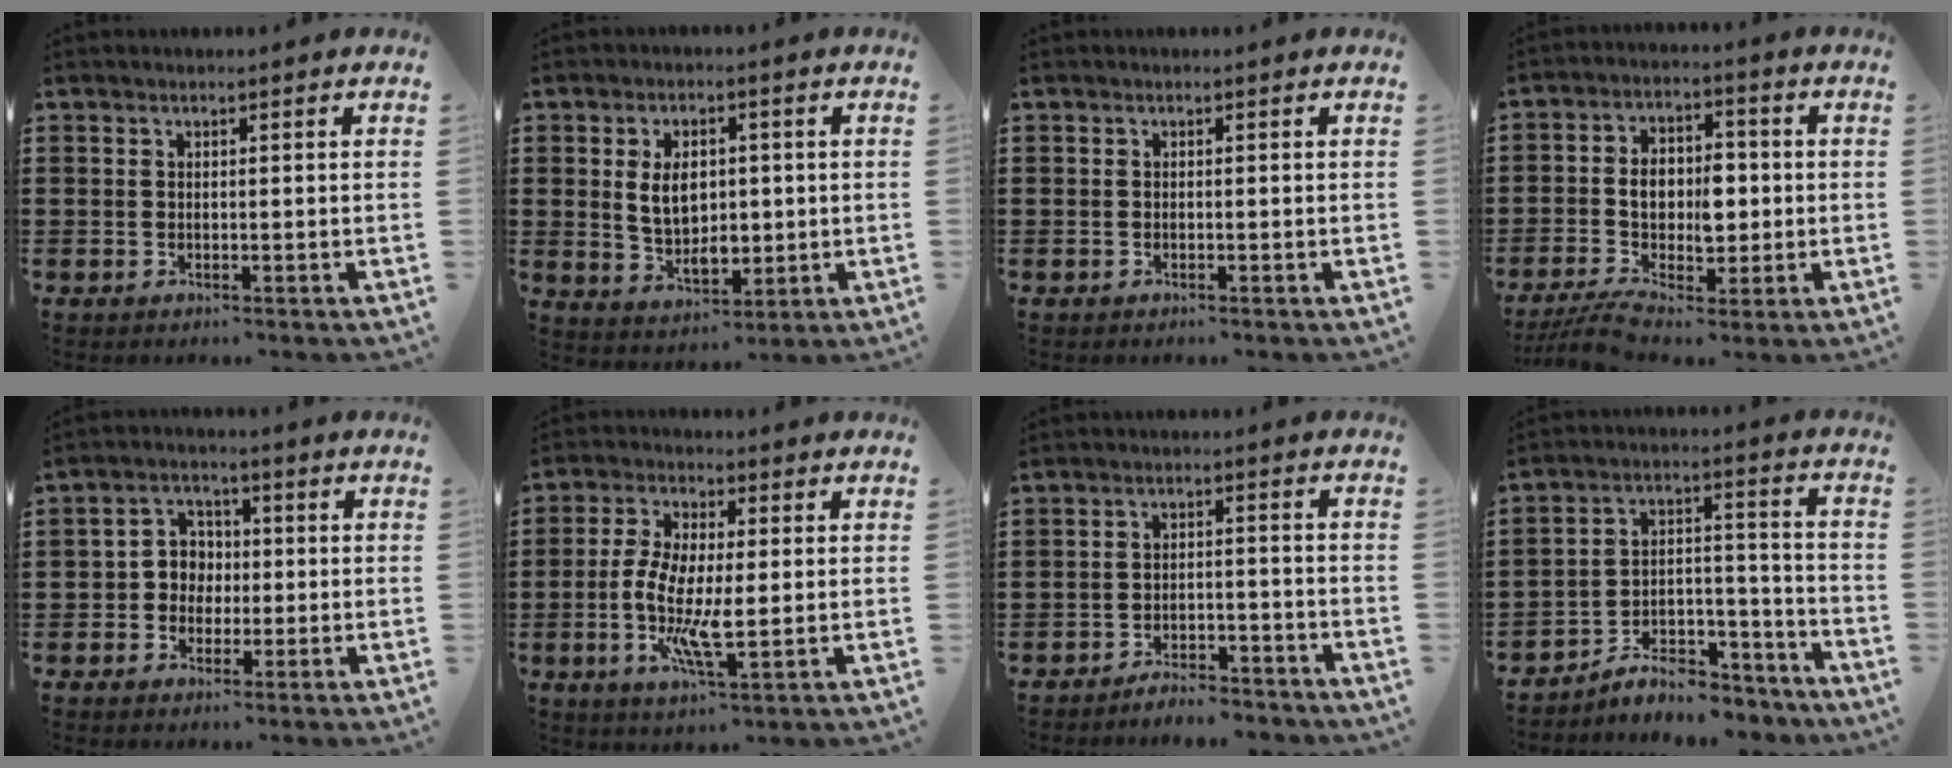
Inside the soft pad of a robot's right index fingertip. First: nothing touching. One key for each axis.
{"total": 6.4, "fx": 0.7, "fy": 4.2, "fz": 4.7, "tx": -0.076, "ty": 0.006, "tz": 0.007}
{"total": 0.0}
{"total": 8.6, "fx": -0.7, "fy": 5.5, "fz": 6.5, "tx": -0.113, "ty": 0.010, "tz": -0.015}
{"total": 4.3, "fx": -0.5, "fy": 4.1, "fz": 1.4, "tx": -0.041, "ty": 0.014, "tz": -0.012}
{"total": 8.7, "fx": -1.1, "fy": 3.2, "fz": 8.0, "tx": -0.170, "ty": -0.005, "tz": -0.023}
{"total": 3.8, "fx": -3.8, "fy": 0.4, "fz": 0.5, "tx": -0.012, "ty": 0.007, "tz": -0.078}
{"total": 7.0, "fx": -6.4, "fy": 2.3, "fz": 1.8, "tx": -0.029, "ty": 0.020, "tz": -0.122}